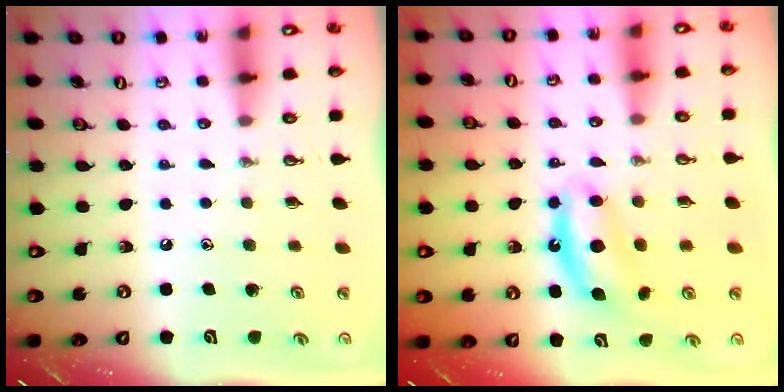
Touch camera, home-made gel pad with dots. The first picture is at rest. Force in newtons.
{"total": 7.8, "press": 7.8, "slide": 0.9}